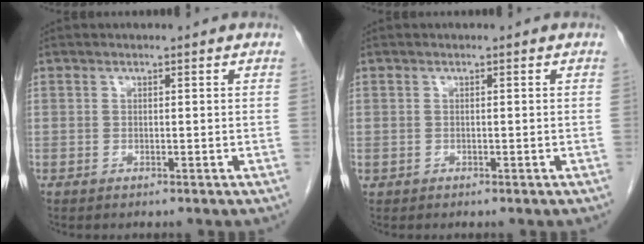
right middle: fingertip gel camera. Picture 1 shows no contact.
{"total": 0.0}